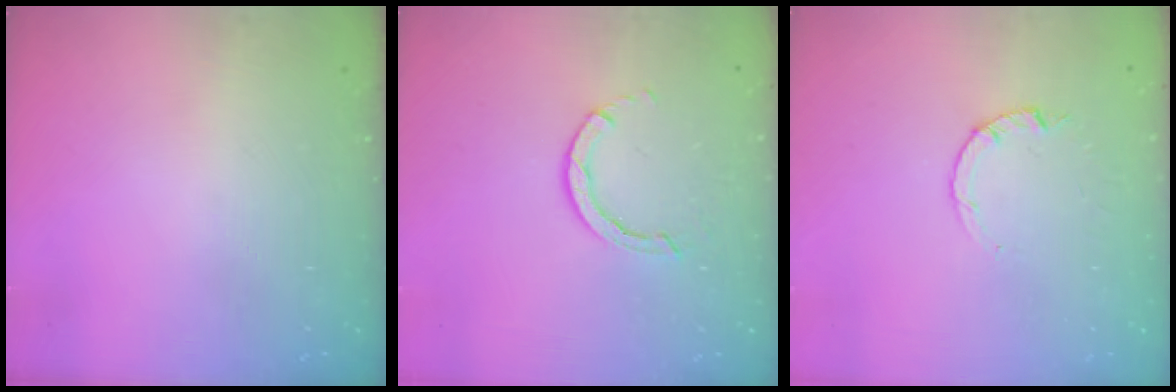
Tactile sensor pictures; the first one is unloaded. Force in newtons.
{"total": 2.8, "press": 2.8, "slide": 0.3}
{"total": 0.9, "press": 0.8, "slide": 0.2}